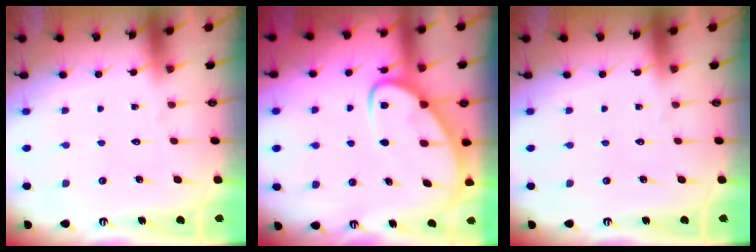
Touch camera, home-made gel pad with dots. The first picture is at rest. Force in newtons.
{"total": 6.4, "press": 6.3, "slide": 0.8}
{"total": 0.0}